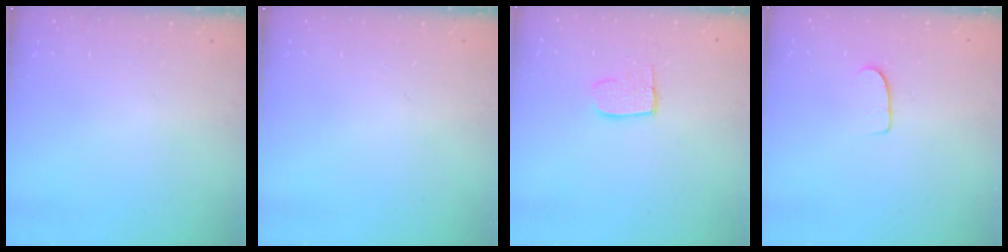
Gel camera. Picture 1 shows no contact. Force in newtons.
{"total": 0.0}
{"total": 7.0, "press": 7.0, "slide": 0.3}
{"total": 6.5, "press": 6.5, "slide": 0.5}